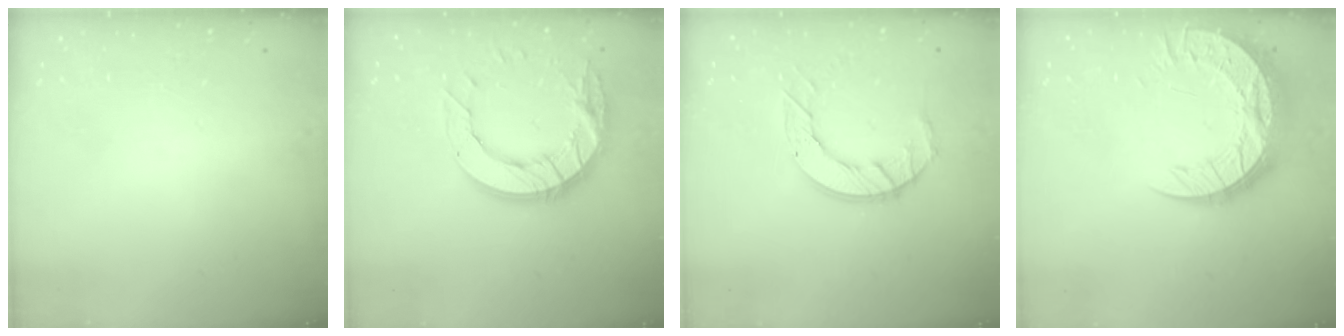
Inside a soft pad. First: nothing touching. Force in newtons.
{"total": 15.9, "press": 15.9, "slide": 1.3}
{"total": 9.1, "press": 9.1, "slide": 0.9}
{"total": 17.5, "press": 17.4, "slide": 1.4}